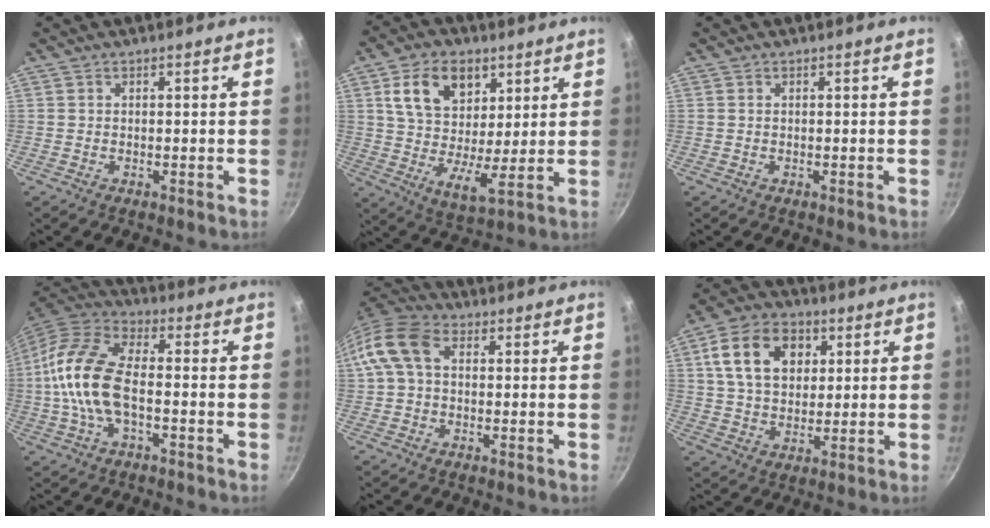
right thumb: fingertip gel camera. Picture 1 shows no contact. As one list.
[{"total": 14.4, "force": [6.1, 8.9, 9.6], "torque": [-0.140, -0.024, 0.103]}, {"total": 0.0}, {"total": 15.3, "force": [-1.8, 7.8, 13.0], "torque": [-0.252, 0.035, -0.050]}, {"total": 10.2, "force": [1.8, 6.9, 7.2], "torque": [-0.134, 0.024, 0.016]}, {"total": 14.2, "force": [4.3, 10.1, 9.0], "torque": [-0.140, 0.004, 0.066]}]